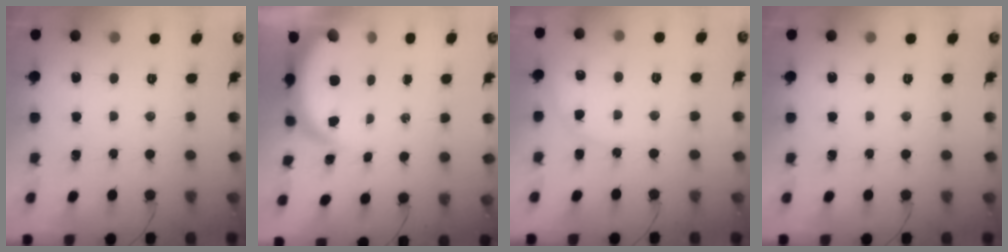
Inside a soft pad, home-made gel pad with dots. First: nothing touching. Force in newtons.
{"total": 5.8, "press": 5.7, "slide": 0.8}
{"total": 5.4, "press": 5.4, "slide": 0.6}
{"total": 0.0}